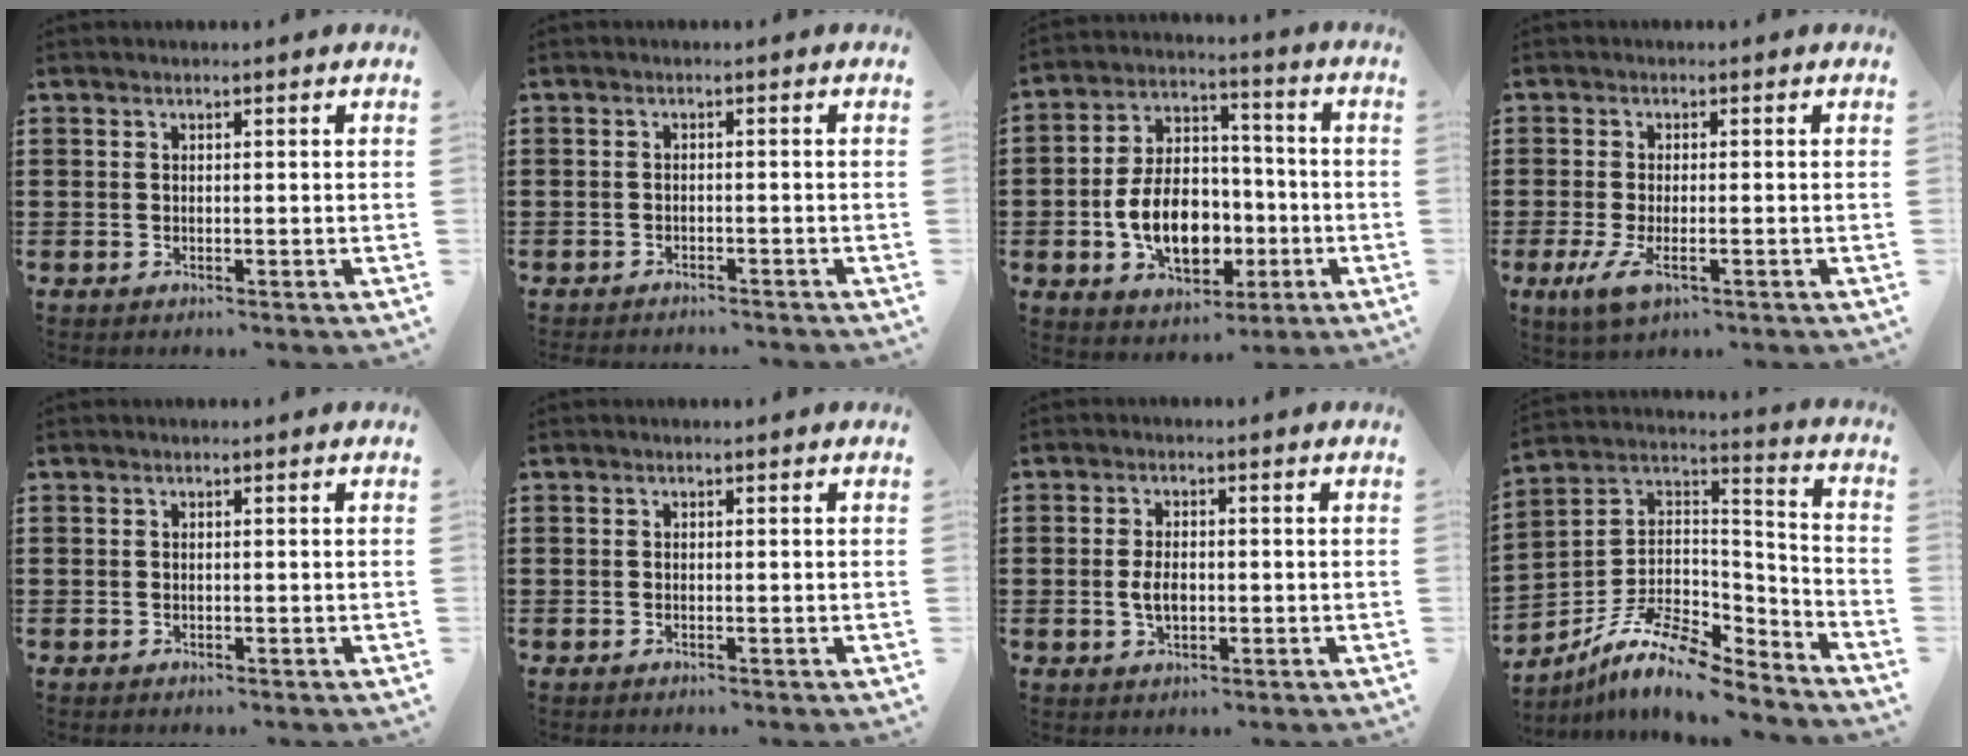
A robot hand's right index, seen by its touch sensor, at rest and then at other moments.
{"total": 1.2, "force": [-1.2, 0.0, -0.1], "torque": [-0.002, 0.002, -0.026]}
{"total": 11.3, "force": [-2.8, 7.5, 8.0], "torque": [-0.148, 0.004, -0.051]}
{"total": 3.9, "force": [-1.7, 1.0, 3.3], "torque": [-0.077, -0.015, -0.031]}
{"total": 0.0}
{"total": 0.0}
{"total": 3.6, "force": [-0.4, 1.8, 3.1], "torque": [-0.067, -0.001, -0.009]}
{"total": 11.0, "force": [-8.4, 3.7, 6.1], "torque": [-0.131, 0.012, -0.167]}